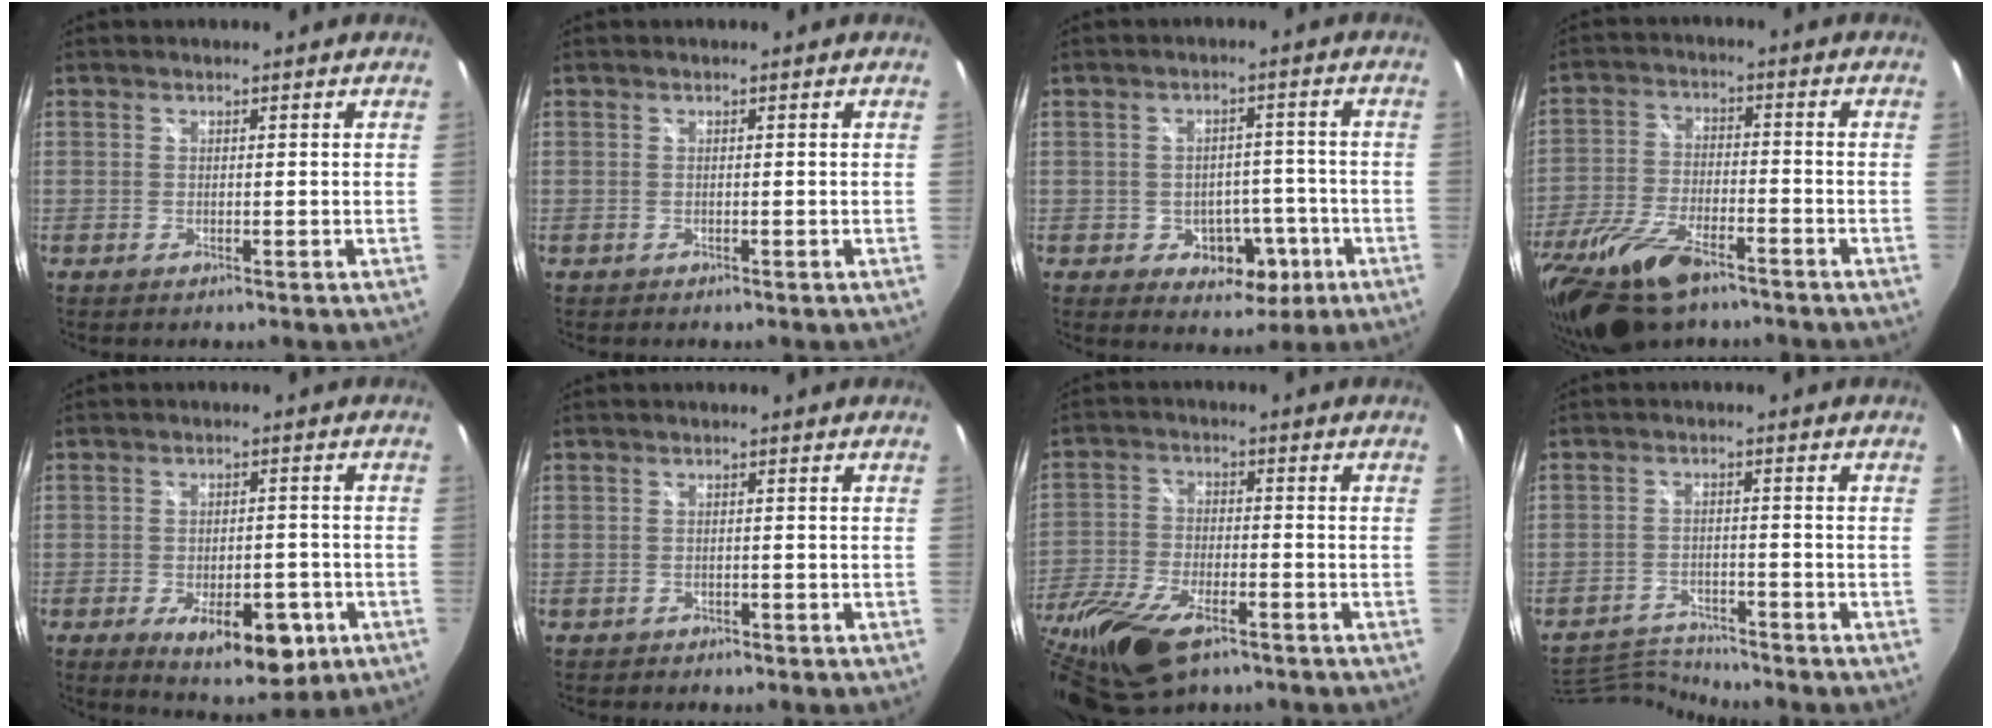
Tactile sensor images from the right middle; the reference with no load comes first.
{"total": 0.0}
{"total": 6.9, "force": [-2.7, 5.4, 3.3], "torque": [-0.058, 0.014, -0.019]}
{"total": 16.0, "force": [-11.2, 6.1, 9.6], "torque": [-0.219, -0.041, -0.208]}
{"total": 11.4, "force": [-5.3, 5.5, 8.5], "torque": [-0.135, -0.011, -0.062]}
{"total": 1.3, "force": [-1.0, 0.8, 0.0], "torque": [-0.006, 0.001, -0.015]}
{"total": 20.7, "force": [-13.3, 8.8, 13.2], "torque": [-0.314, -0.057, -0.243]}
{"total": 8.4, "force": [-8.4, 0.1, 1.1], "torque": [-0.045, 0.005, -0.152]}